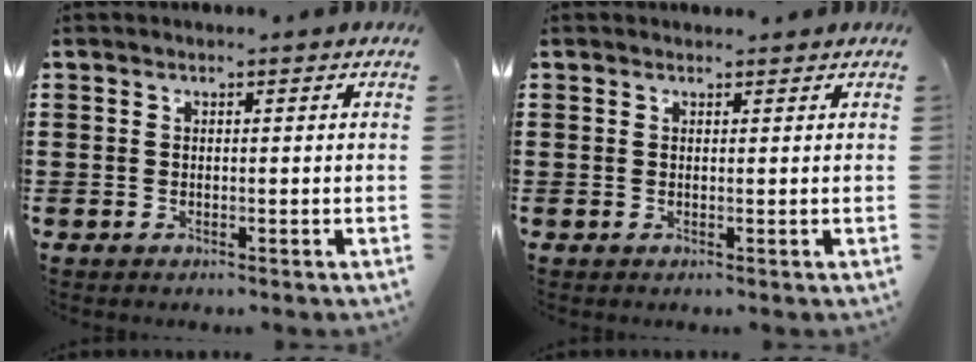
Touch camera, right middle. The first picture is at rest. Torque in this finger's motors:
{"motor_torque": [0.28, -0.16, 0.00, 0.00]}